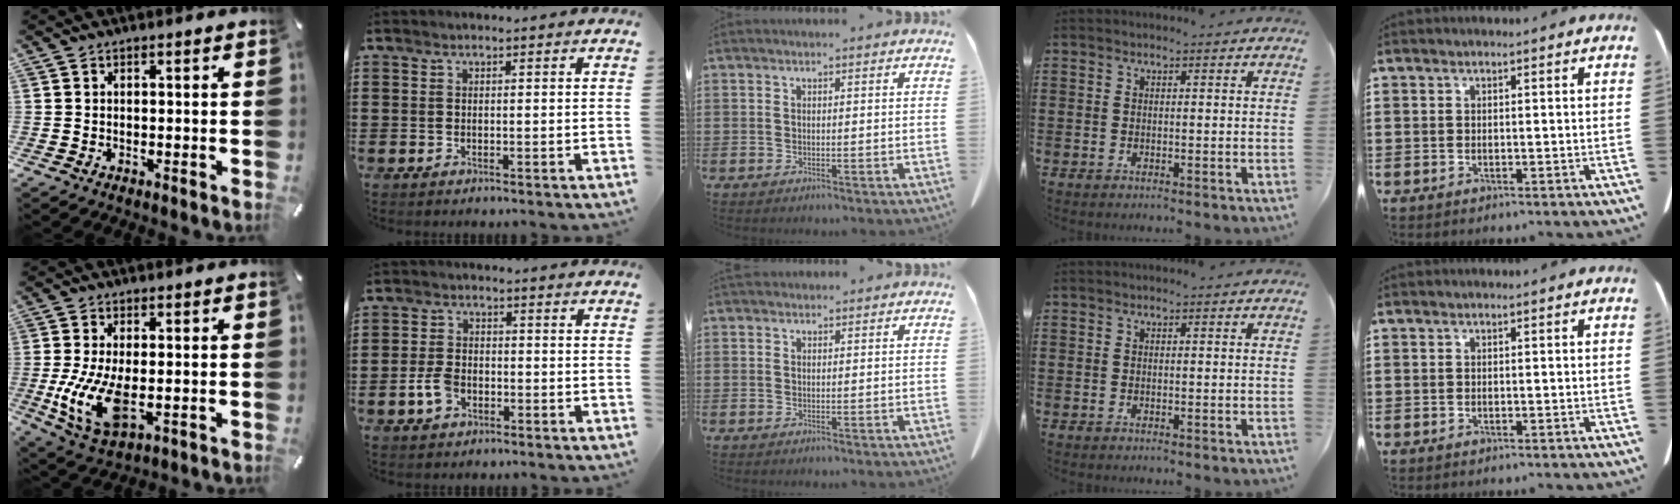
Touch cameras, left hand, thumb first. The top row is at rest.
{"thumb": {"total": 11.6, "force": [-1.2, 5.9, 10.0], "torque": [-0.228, -0.021, -0.016]}, "index": {"total": 4.1, "force": [-1.6, 2.5, 2.8], "torque": [-0.070, 0.001, -0.034]}, "middle": {"total": 0.7, "force": [0.6, 0.3, 0.1], "torque": [-0.003, 0.001, 0.012]}}